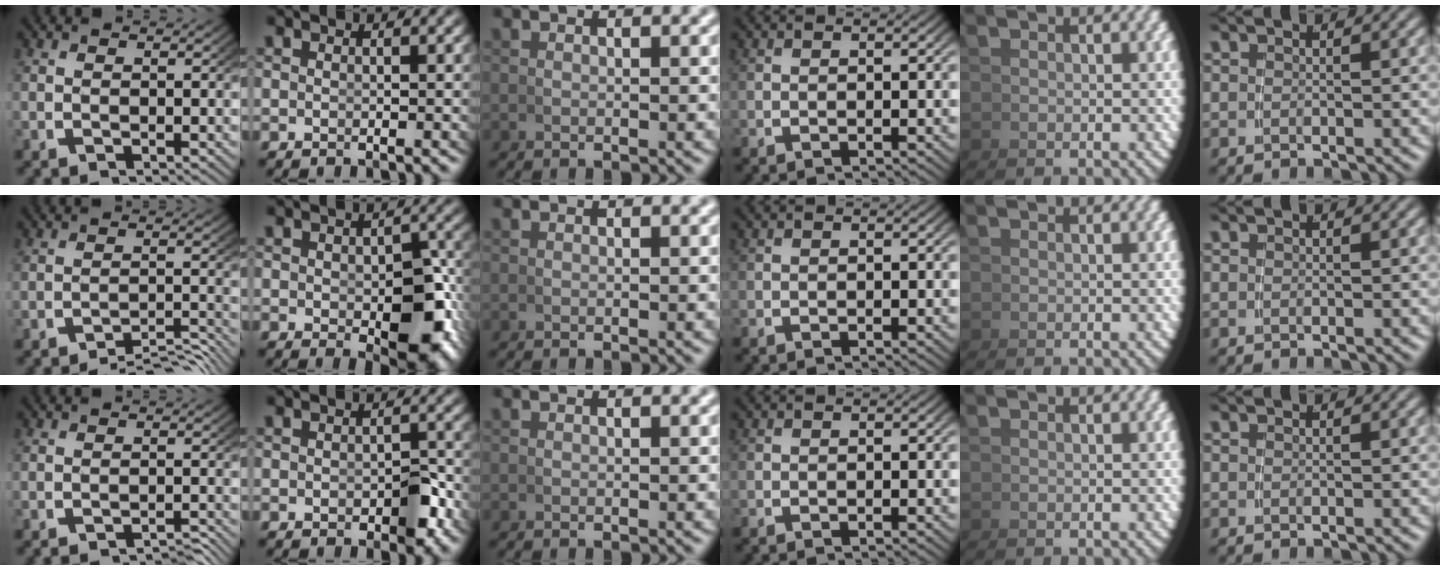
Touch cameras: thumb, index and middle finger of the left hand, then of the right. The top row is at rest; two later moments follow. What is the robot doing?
{"motion": "grasp_and_lifting", "object": "pen"}